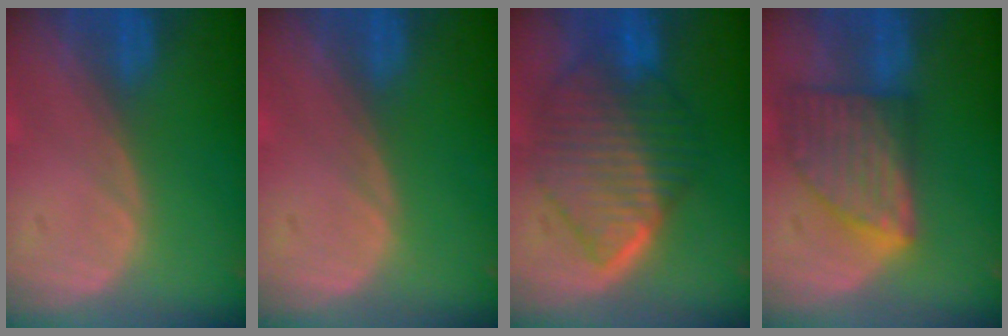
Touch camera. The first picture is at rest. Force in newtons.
{"total": 0.0}
{"total": 10.5, "press": 10.4, "slide": 1.0}
{"total": 8.1, "press": 7.4, "slide": 3.4}